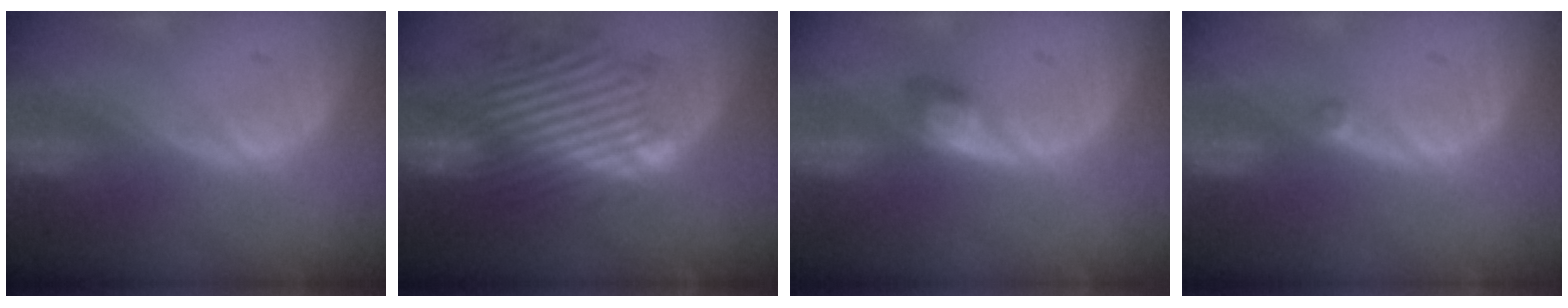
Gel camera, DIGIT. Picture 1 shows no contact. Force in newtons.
{"total": 11.9, "press": 10.7, "slide": 5.3}
{"total": 2.7, "press": 2.7, "slide": 0.3}
{"total": 1.0, "press": 0.8, "slide": 0.5}